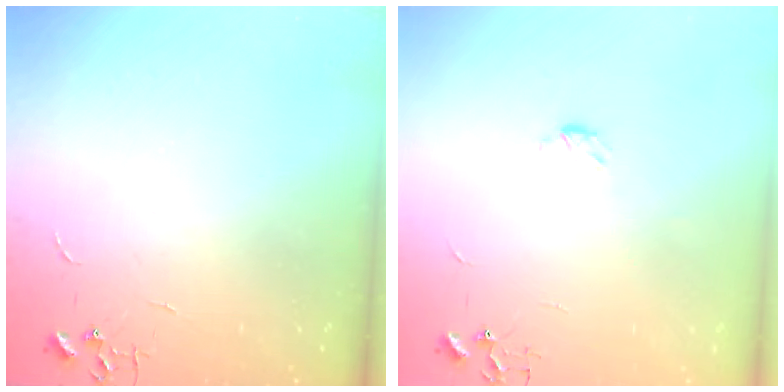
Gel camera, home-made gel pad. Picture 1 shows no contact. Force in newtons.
{"total": 3.1, "press": 3.1, "slide": 0.5}